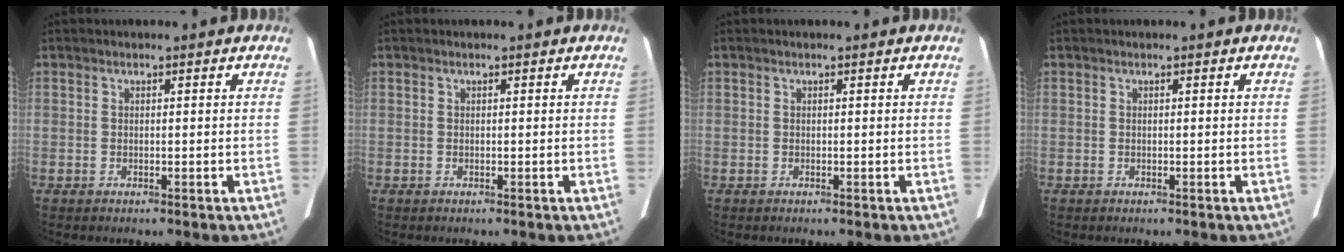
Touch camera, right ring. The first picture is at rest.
{"total": 0.0}
{"total": 0.0}
{"total": 0.0}